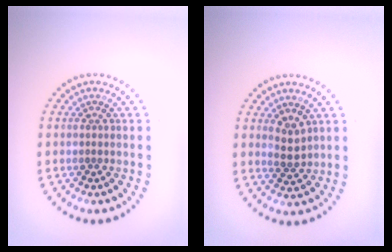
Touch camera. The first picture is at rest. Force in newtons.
{"total": 1.9, "press": 1.7, "slide": 0.8}